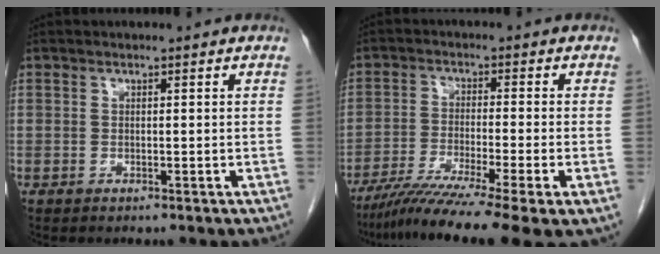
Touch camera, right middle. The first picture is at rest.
{"total": 13.8, "force": [-9.6, 0.1, 10.0], "torque": [-0.160, -0.036, -0.155]}